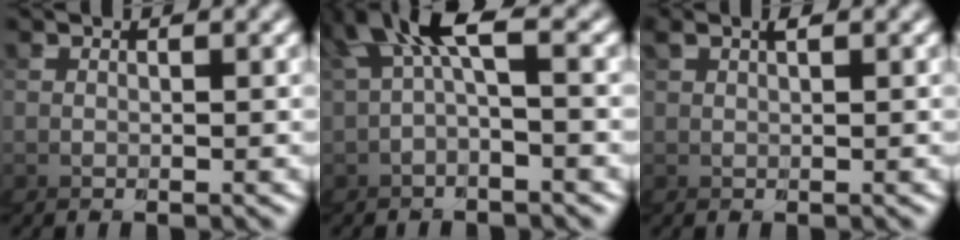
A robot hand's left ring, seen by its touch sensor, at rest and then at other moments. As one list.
[{"total": 3.0, "force": [0.5, 1.6, 2.5], "torque": [-0.080, 0.004, 0.009]}, {"total": 0.6, "force": [0.4, 0.1, 0.5], "torque": [-0.006, 0.012, 0.004]}]